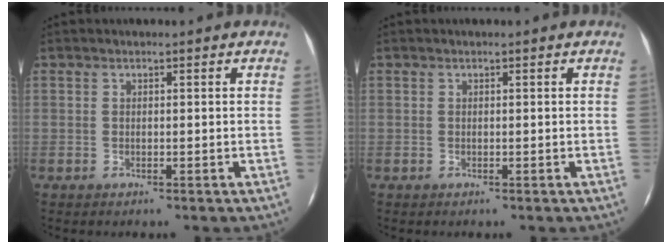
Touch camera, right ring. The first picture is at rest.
{"total": 0.0}